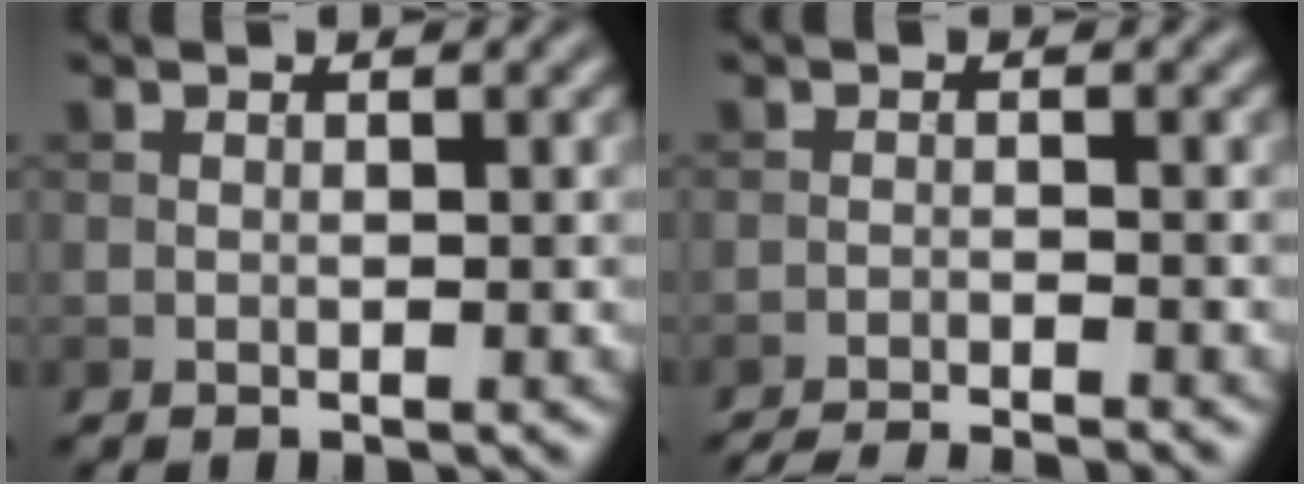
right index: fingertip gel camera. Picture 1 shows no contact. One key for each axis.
{"total": 5.0, "fx": -4.7, "fy": 0.5, "fz": 1.6, "tx": -0.026, "ty": -0.014, "tz": -0.075}